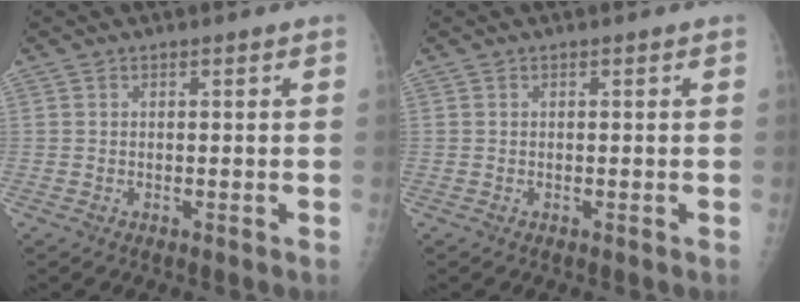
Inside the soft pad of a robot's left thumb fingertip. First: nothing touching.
{"total": 0.0}